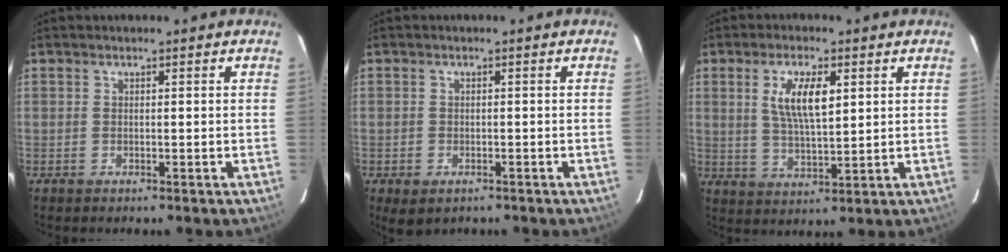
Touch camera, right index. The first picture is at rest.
{"total": 5.1, "force": [-3.4, 3.2, 2.0], "torque": [-0.048, -0.008, -0.046]}
{"total": 7.9, "force": [2.5, 2.6, 7.0], "torque": [-0.132, 0.001, 0.050]}